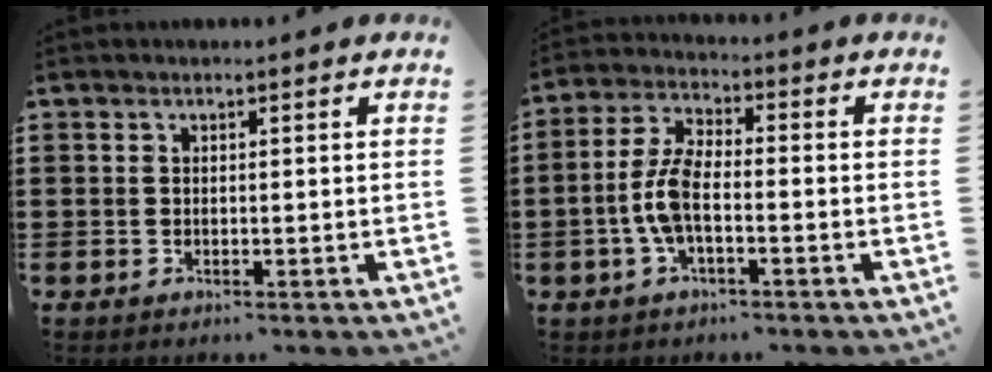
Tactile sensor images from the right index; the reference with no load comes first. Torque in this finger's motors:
{"motor_torque": [1.46, 0.67, 0.28, 0.09]}